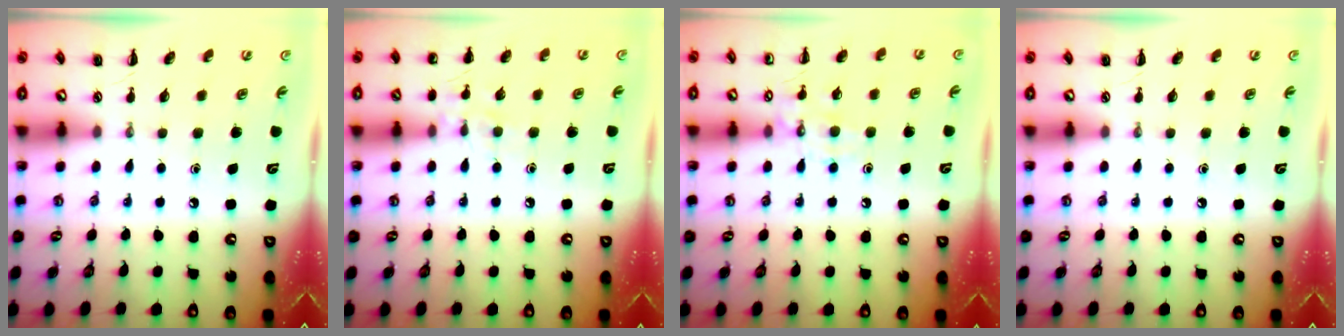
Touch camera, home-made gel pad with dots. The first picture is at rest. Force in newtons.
{"total": 8.1, "press": 7.8, "slide": 2.1}
{"total": 9.1, "press": 9.1, "slide": 0.9}
{"total": 0.0}